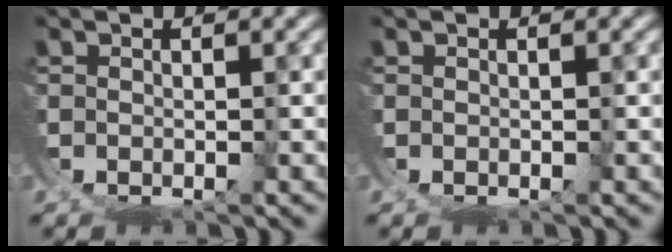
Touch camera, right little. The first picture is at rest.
{"total": 0.0}